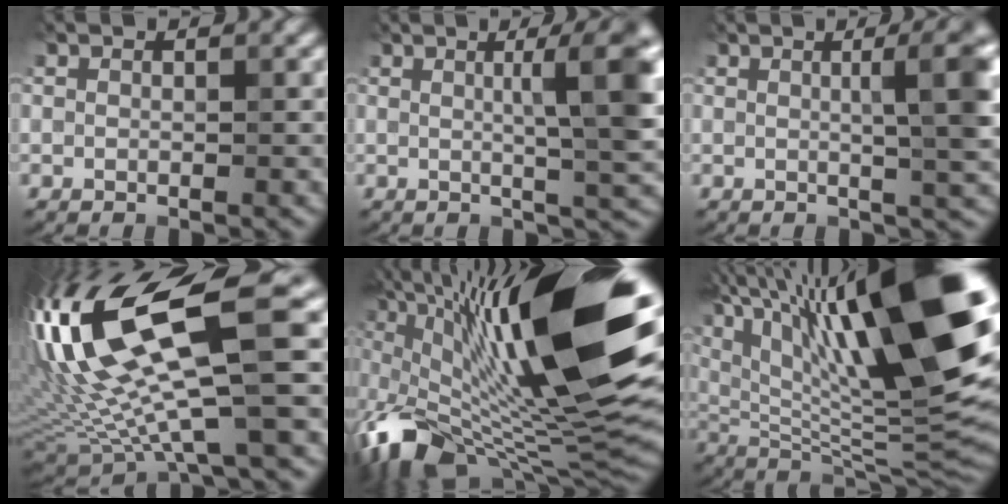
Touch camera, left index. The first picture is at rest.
{"total": 7.0, "force": [1.2, 1.2, 6.8], "torque": [-0.079, 0.013, 0.019]}
{"total": 6.5, "force": [0.9, 1.5, 6.3], "torque": [-0.064, 0.017, 0.012]}
{"total": 17.1, "force": [2.6, 4.2, 16.4], "torque": [-0.325, 0.004, 0.066]}
{"total": 19.6, "force": [1.6, 6.9, 18.3], "torque": [-0.330, 0.012, 0.013]}
{"total": 20.2, "force": [8.7, 5.8, 17.3], "torque": [-0.269, 0.046, 0.153]}